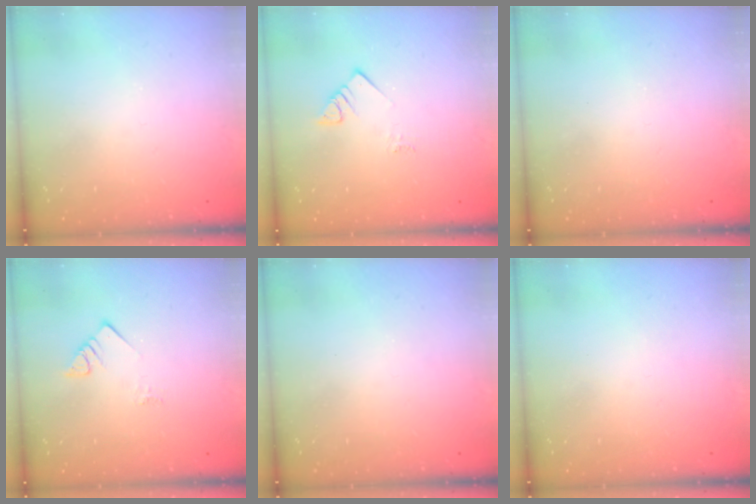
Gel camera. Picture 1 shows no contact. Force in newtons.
{"total": 3.3, "press": 3.3, "slide": 0.4}
{"total": 1.8, "press": 1.8, "slide": 0.4}
{"total": 3.6, "press": 3.6, "slide": 0.5}
{"total": 0.0}
{"total": 0.0}